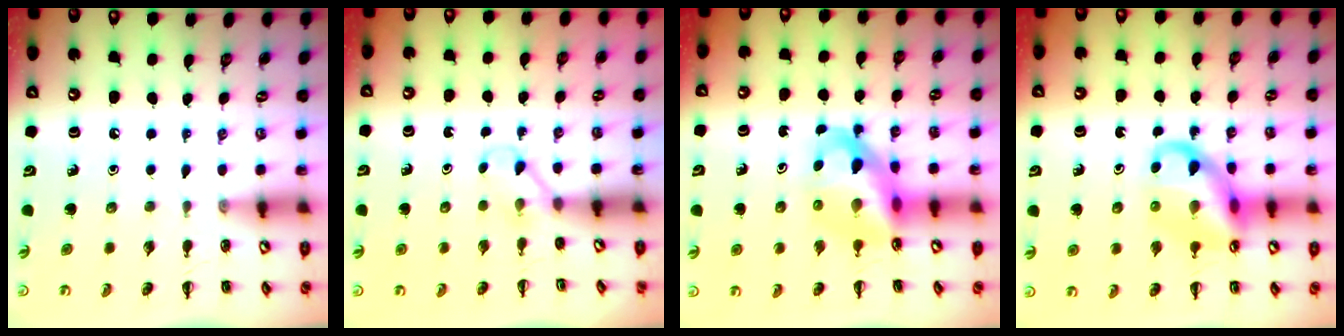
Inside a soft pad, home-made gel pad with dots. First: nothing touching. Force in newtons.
{"total": 2.8, "press": 2.6, "slide": 1.0}
{"total": 12.0, "press": 11.6, "slide": 3.3}
{"total": 13.0, "press": 12.8, "slide": 2.2}